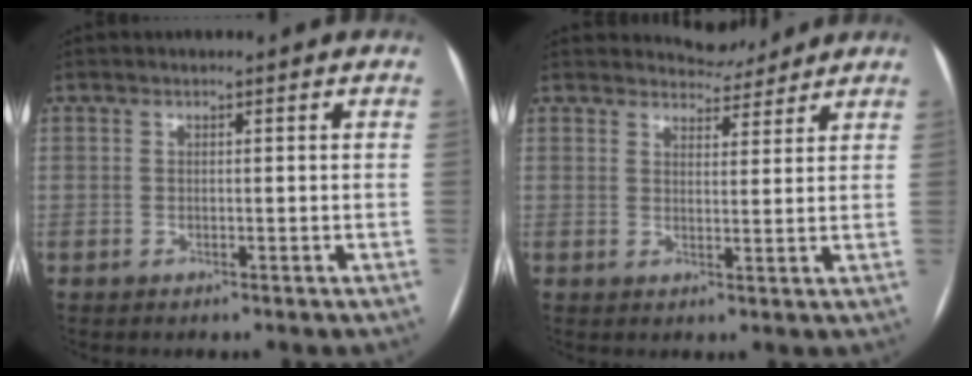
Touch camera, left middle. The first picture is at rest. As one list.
[{"total": 4.3, "force": [4.2, 1.0, -0.3], "torque": [0.000, -0.001, 0.057]}]